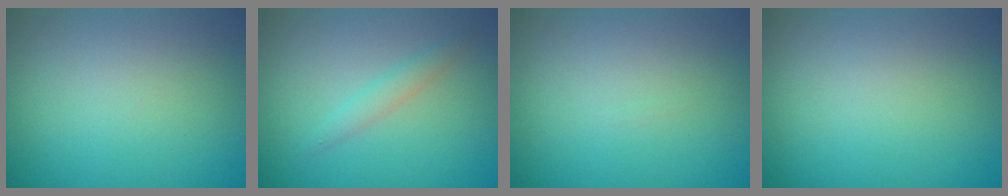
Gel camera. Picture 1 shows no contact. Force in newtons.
{"total": 1.4, "press": 1.4, "slide": 0.1}
{"total": 0.0}
{"total": 0.0}